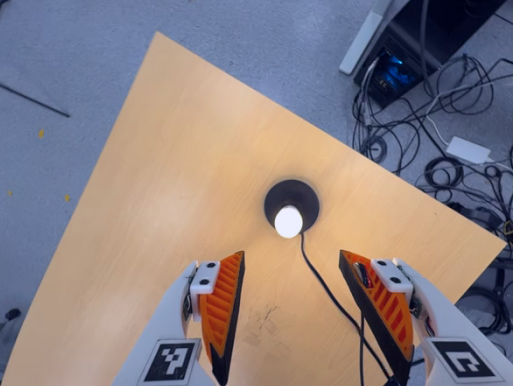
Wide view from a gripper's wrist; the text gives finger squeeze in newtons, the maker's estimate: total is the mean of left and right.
{"total": 0.0}